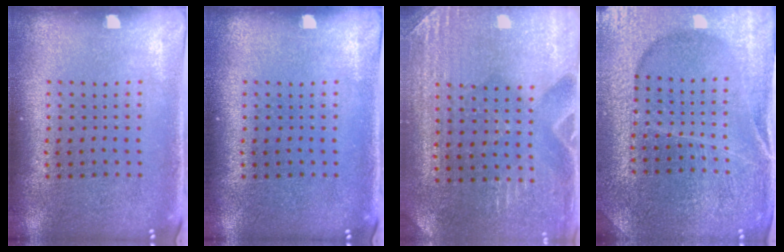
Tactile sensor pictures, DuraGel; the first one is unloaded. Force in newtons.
{"total": 0.0}
{"total": 3.0, "press": 2.9, "slide": 0.2}
{"total": 4.1, "press": 3.9, "slide": 1.1}